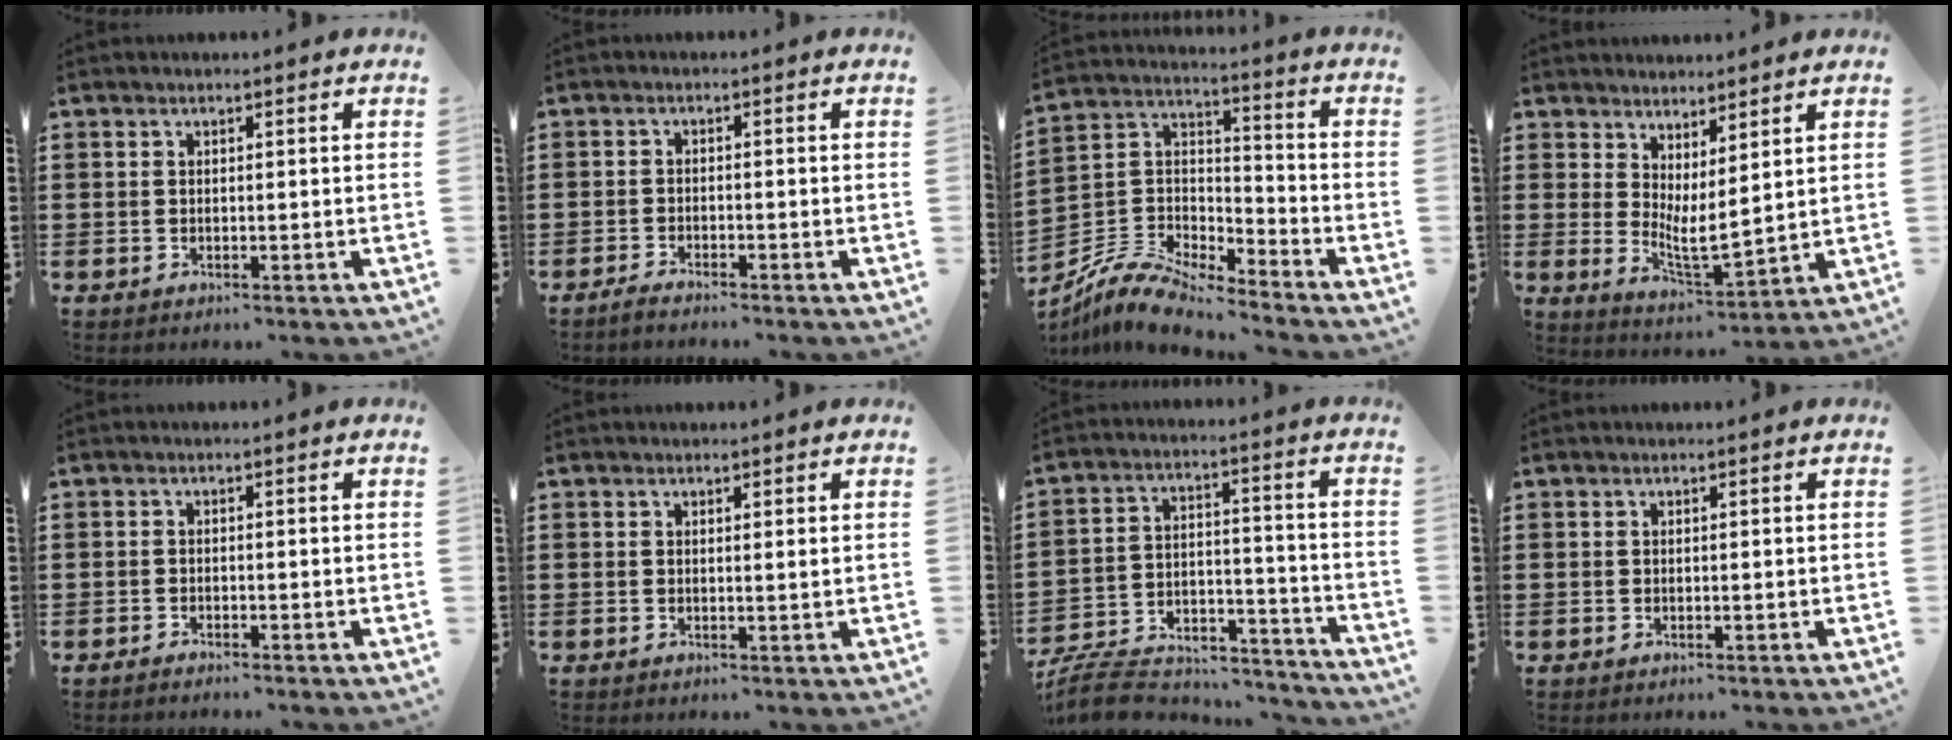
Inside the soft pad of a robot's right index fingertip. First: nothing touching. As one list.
[{"total": 1.5, "force": [-1.4, 0.0, 0.3], "torque": [-0.007, 0.001, -0.028]}, {"total": 8.9, "force": [-8.3, 1.4, 2.8], "torque": [-0.067, 0.013, -0.168]}, {"total": 4.4, "force": [2.1, 1.3, 3.6], "torque": [-0.076, -0.013, 0.040]}, {"total": 0.9, "force": [-0.9, 0.0, 0.1], "torque": [-0.004, -0.002, -0.018]}, {"total": 0.6, "force": [0.3, 0.0, 0.5], "torque": [-0.011, 0.000, 0.006]}, {"total": 8.8, "force": [-8.2, 2.1, 2.5], "torque": [-0.051, 0.015, -0.162]}, {"total": 0.0}]